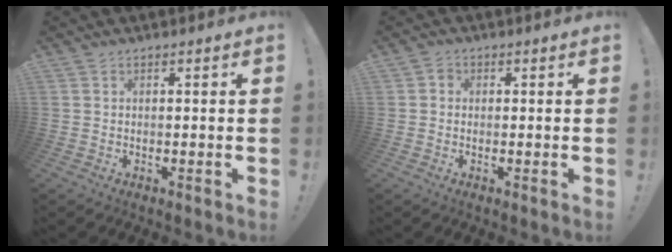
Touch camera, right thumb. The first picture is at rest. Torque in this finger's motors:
{"motor_torque": [0.18, 0.04, 0.17, -0.07, -0.02]}